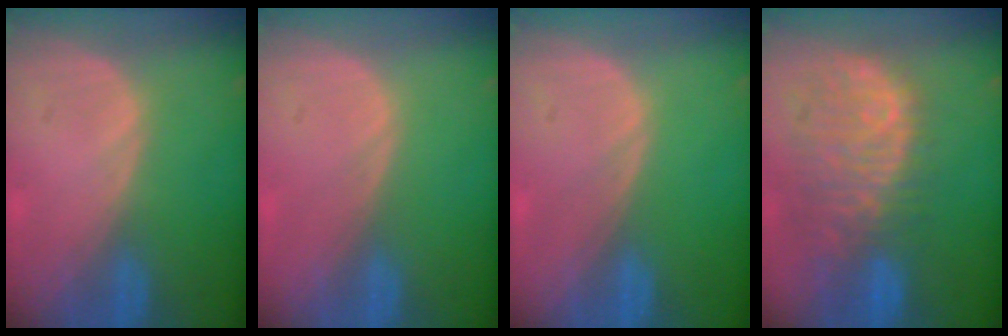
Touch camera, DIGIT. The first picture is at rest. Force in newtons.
{"total": 0.0}
{"total": 0.0}
{"total": 11.4, "press": 9.7, "slide": 5.9}